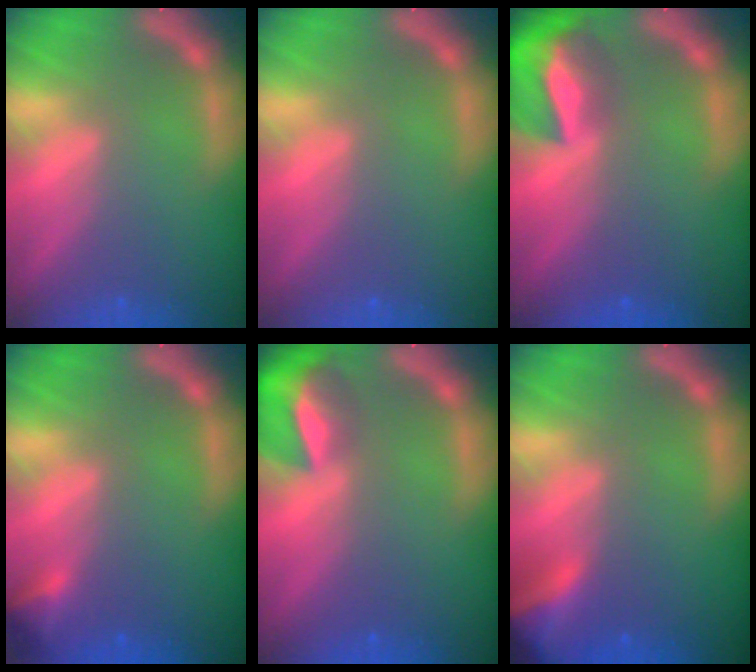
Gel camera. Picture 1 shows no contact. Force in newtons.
{"total": 0.0}
{"total": 8.5}
{"total": 1.9}
{"total": 6.9}
{"total": 5.4}